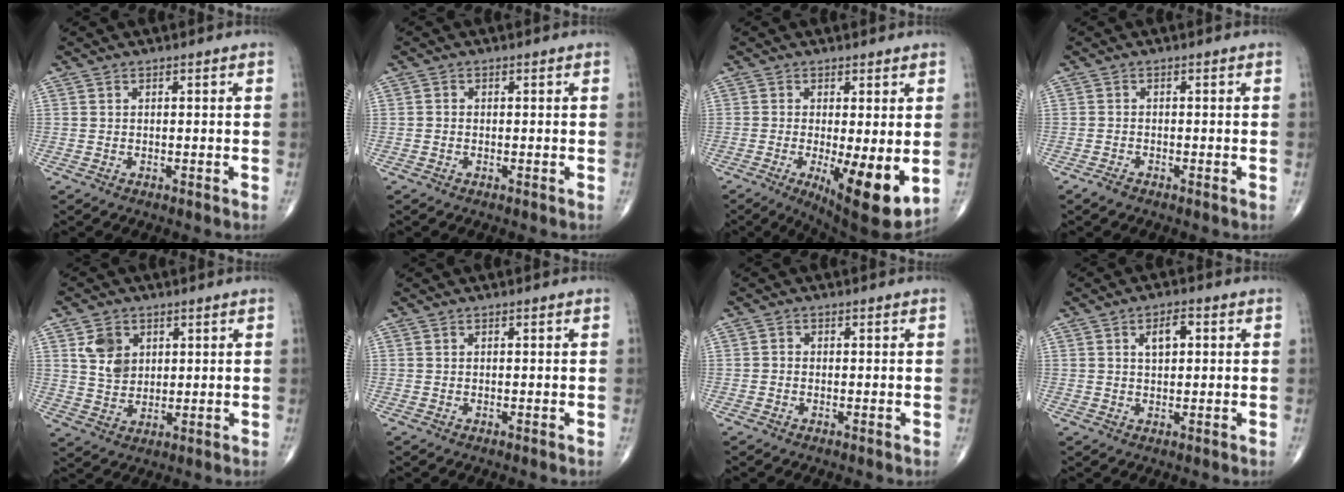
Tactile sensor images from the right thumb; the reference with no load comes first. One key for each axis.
{"total": 0.5, "fx": -0.2, "fy": 0.4, "fz": 0.2, "tx": -0.002, "ty": 0.001, "tz": -0.007}
{"total": 11.9, "fx": -2.2, "fy": 3.3, "fz": 11.2, "tx": -0.167, "ty": -0.029, "tz": -0.025}
{"total": 1.3, "fx": -0.9, "fy": 0.4, "fz": 0.8, "tx": -0.017, "ty": -0.002, "tz": -0.022}
{"total": 6.5, "fx": 2.4, "fy": 4.9, "fz": 3.4, "tx": -0.040, "ty": -0.016, "tz": 0.050}
{"total": 0.0}
{"total": 0.8, "fx": -0.3, "fy": 0.7, "fz": 0.3, "tx": -0.001, "ty": 0.002, "tz": -0.009}
{"total": 4.1, "fx": 1.1, "fy": 2.1, "fz": 3.3, "tx": -0.050, "ty": 0.005, "tz": 0.017}